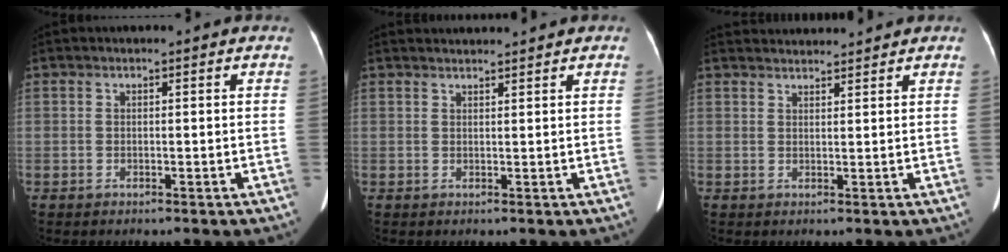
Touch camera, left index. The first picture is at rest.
{"total": 2.9, "force": [2.8, 0.1, 0.4], "torque": [-0.006, 0.024, 0.044]}
{"total": 5.6, "force": [5.6, 0.5, 0.8], "torque": [-0.013, 0.032, 0.079]}